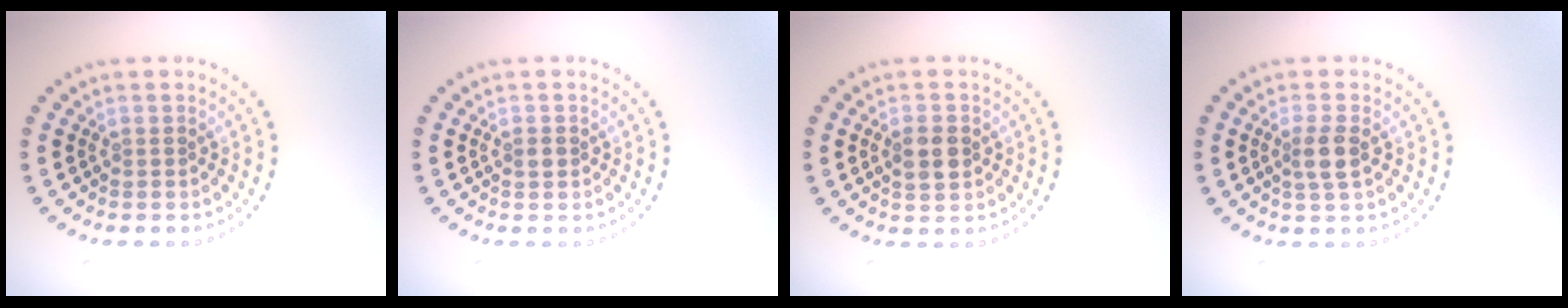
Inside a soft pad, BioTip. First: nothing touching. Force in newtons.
{"total": 1.0, "press": 1.0, "slide": 0.2}
{"total": 2.3, "press": 2.3, "slide": 0.1}
{"total": 2.1, "press": 1.9, "slide": 1.0}